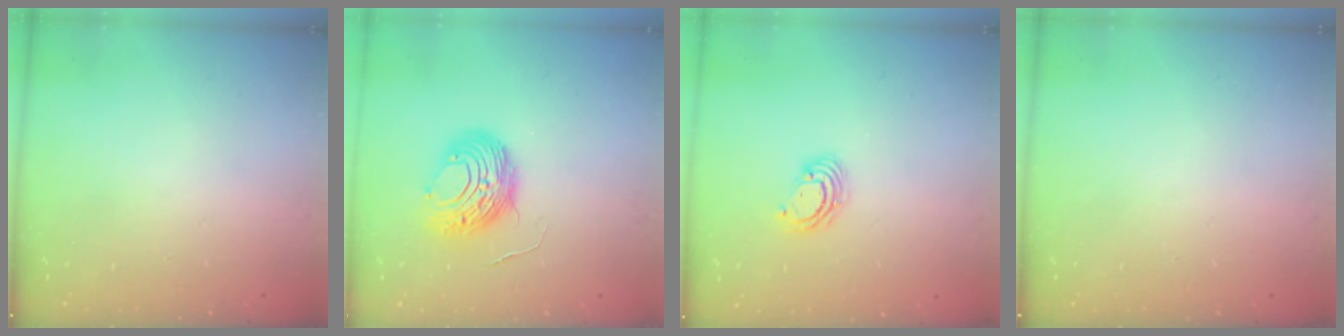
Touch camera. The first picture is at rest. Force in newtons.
{"total": 10.3, "press": 10.3, "slide": 0.7}
{"total": 4.0, "press": 3.9, "slide": 0.3}
{"total": 0.0}